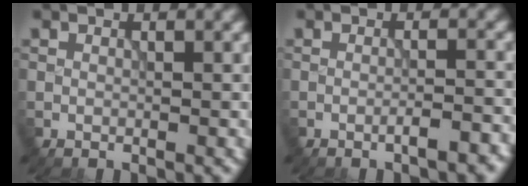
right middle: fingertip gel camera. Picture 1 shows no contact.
{"total": 2.9, "force": [-1.6, 0.8, 2.3], "torque": [-0.028, 0.007, -0.027]}